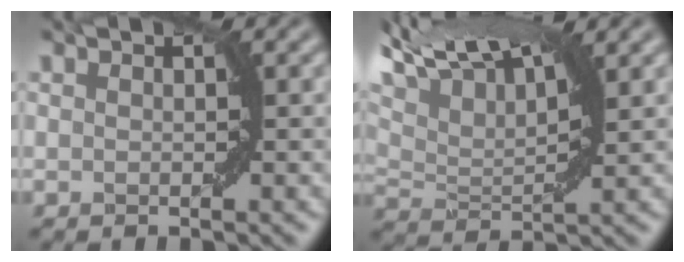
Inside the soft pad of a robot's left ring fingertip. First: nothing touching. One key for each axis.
{"total": 10.1, "fx": 6.1, "fy": 3.9, "fz": 7.0, "tx": -0.127, "ty": 0.043, "tz": 0.103}